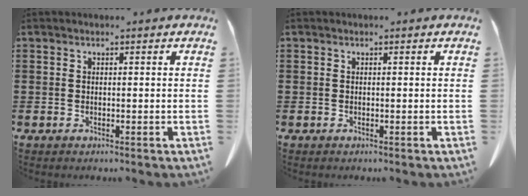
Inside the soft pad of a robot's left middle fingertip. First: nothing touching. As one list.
[{"total": 0.0}]